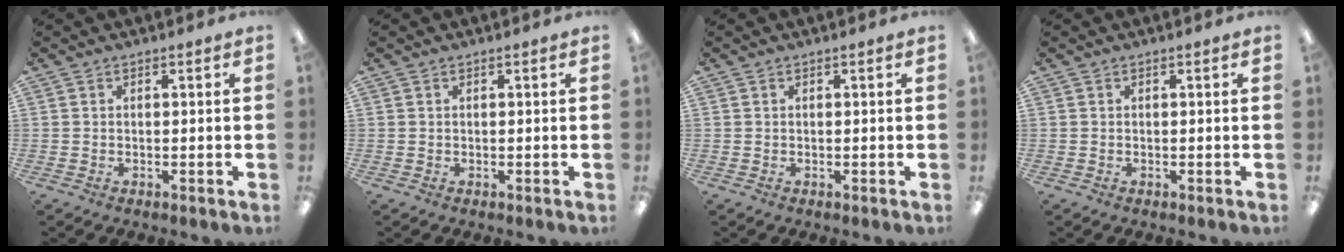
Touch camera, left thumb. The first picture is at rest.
{"total": 0.0}
{"total": 0.0}
{"total": 0.0}